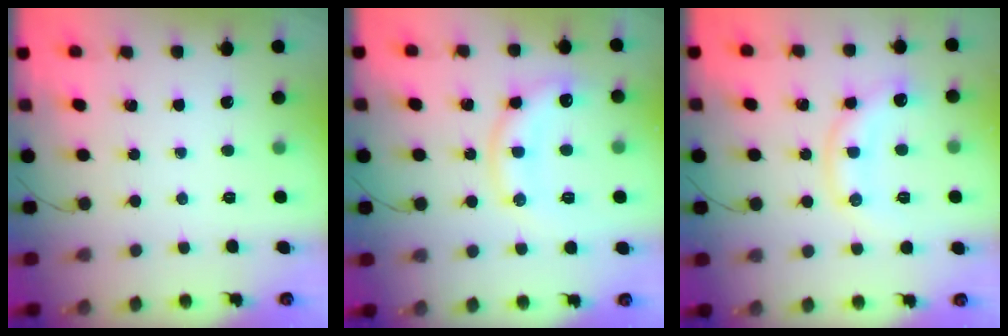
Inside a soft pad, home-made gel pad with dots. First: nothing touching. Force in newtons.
{"total": 14.7, "press": 14.7, "slide": 1.0}
{"total": 9.9, "press": 9.9, "slide": 0.3}